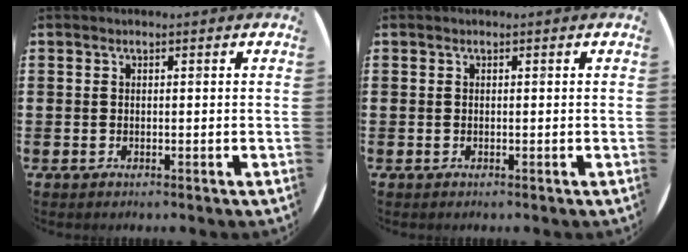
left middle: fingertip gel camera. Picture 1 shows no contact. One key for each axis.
{"total": 0.0}